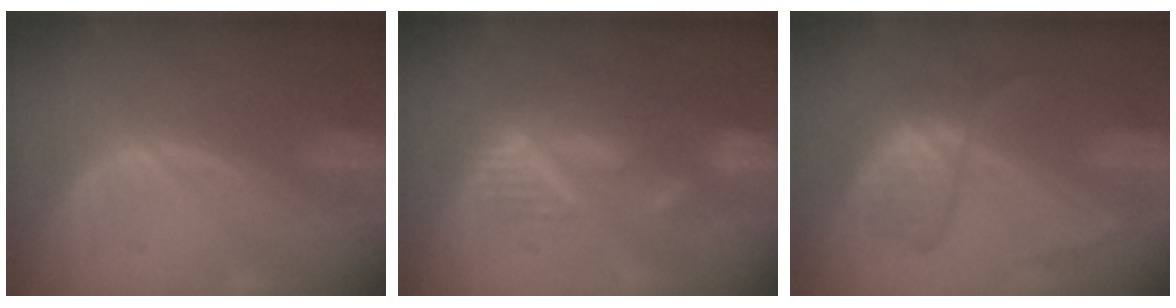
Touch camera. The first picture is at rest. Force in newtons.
{"total": 8.8, "press": 7.8, "slide": 4.1}
{"total": 6.3, "press": 6.3, "slide": 0.6}